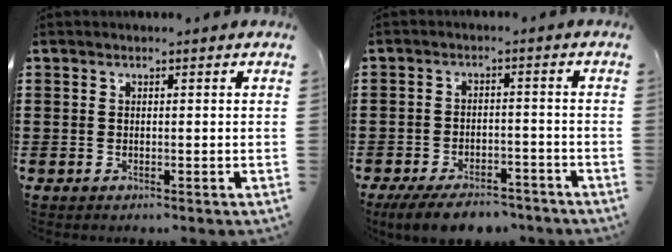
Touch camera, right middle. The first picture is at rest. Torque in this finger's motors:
{"motor_torque": [1.08, -1.06, 0.36, 0.18]}